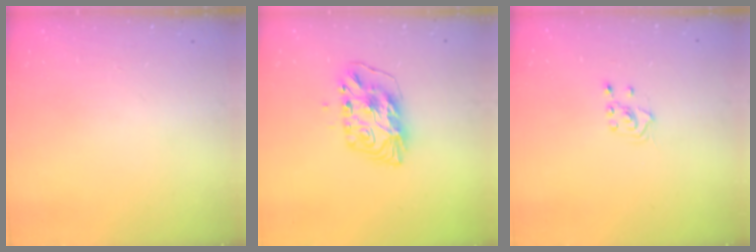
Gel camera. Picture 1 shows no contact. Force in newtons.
{"total": 9.4, "press": 9.4, "slide": 0.8}
{"total": 3.3, "press": 3.2, "slide": 0.8}